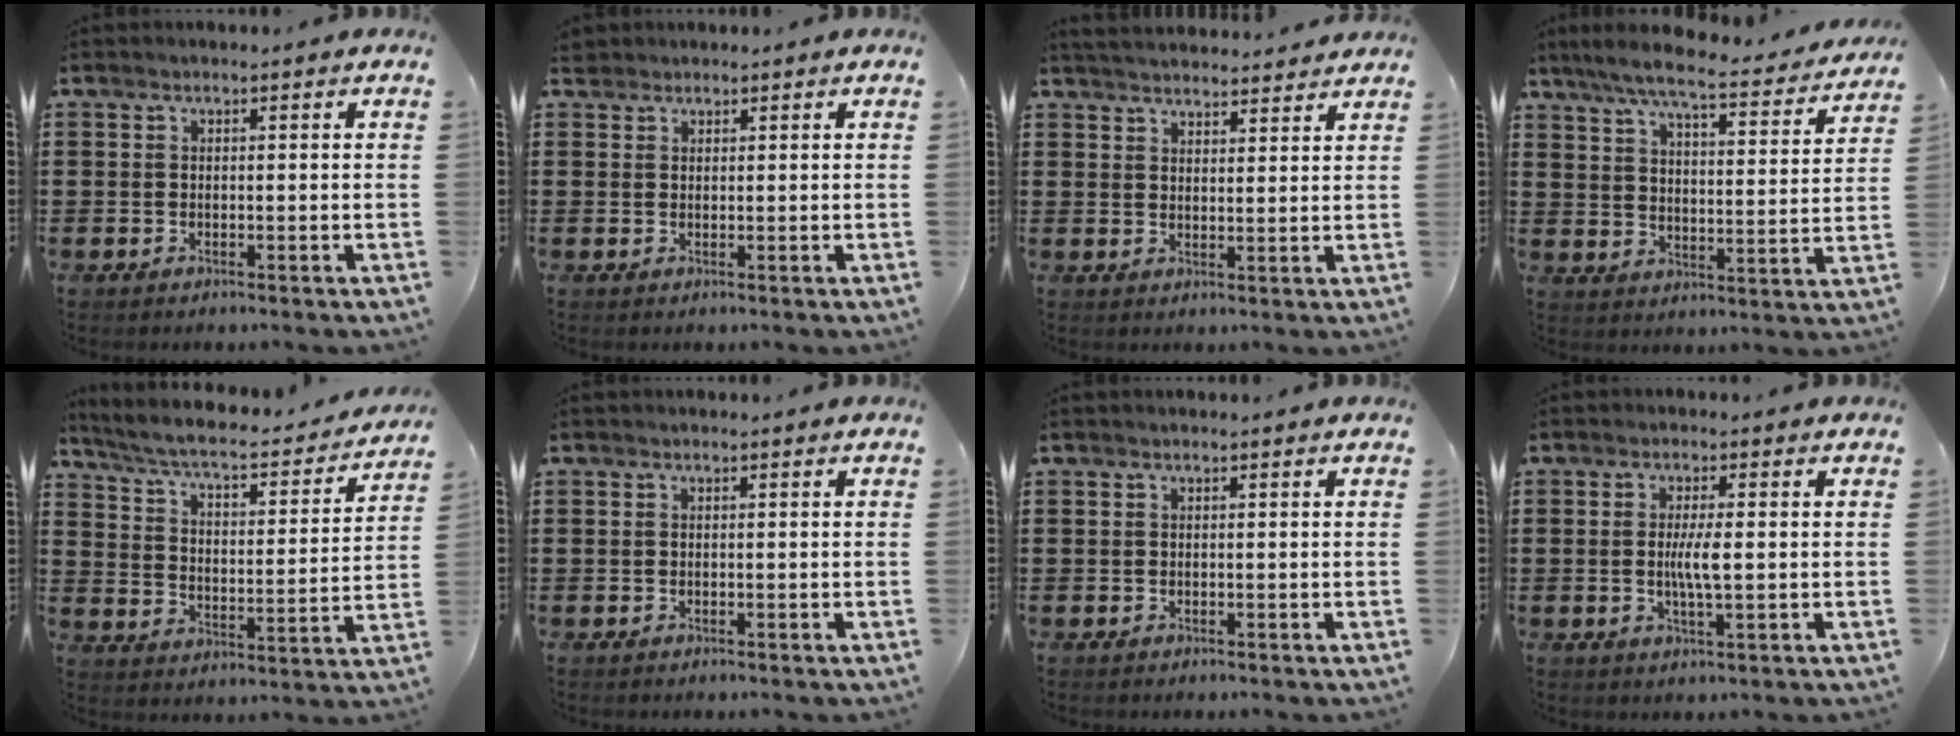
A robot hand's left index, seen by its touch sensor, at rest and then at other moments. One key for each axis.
{"total": 1.4, "fx": 1.2, "fy": 0.7, "fz": 0.1, "tx": -0.007, "ty": 0.004, "tz": 0.024}
{"total": 3.4, "fx": 3.4, "fy": 0.1, "fz": 0.2, "tx": -0.016, "ty": -0.012, "tz": 0.062}
{"total": 7.4, "fx": 6.4, "fy": 0.1, "fz": 3.7, "tx": -0.097, "ty": -0.039, "tz": 0.107}
{"total": 5.3, "fx": 4.6, "fy": 0.4, "fz": 2.5, "tx": -0.072, "ty": -0.035, "tz": 0.070}
{"total": 0.0}
{"total": 0.0}
{"total": 4.1, "fx": 0.1, "fy": 0.6, "fz": 4.0, "tx": -0.082, "ty": -0.004, "tz": -0.004}